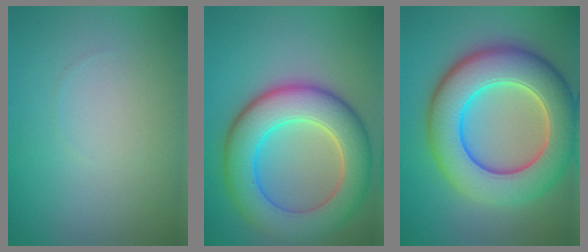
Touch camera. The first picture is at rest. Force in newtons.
{"total": 9.2, "press": 9.1, "slide": 0.4}
{"total": 11.0, "press": 10.9, "slide": 0.4}